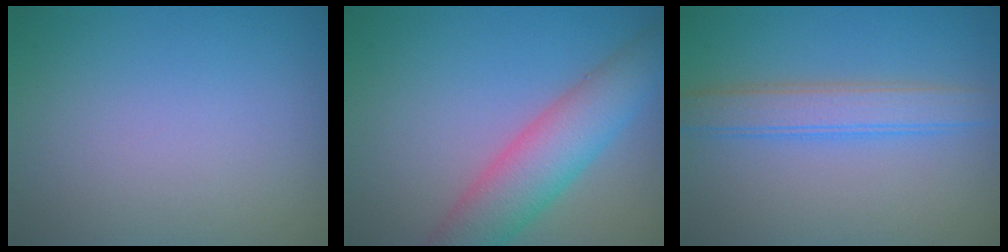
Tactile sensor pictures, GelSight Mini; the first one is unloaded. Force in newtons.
{"total": 6.3, "press": 6.3, "slide": 0.2}
{"total": 3.5, "press": 3.5, "slide": 0.1}